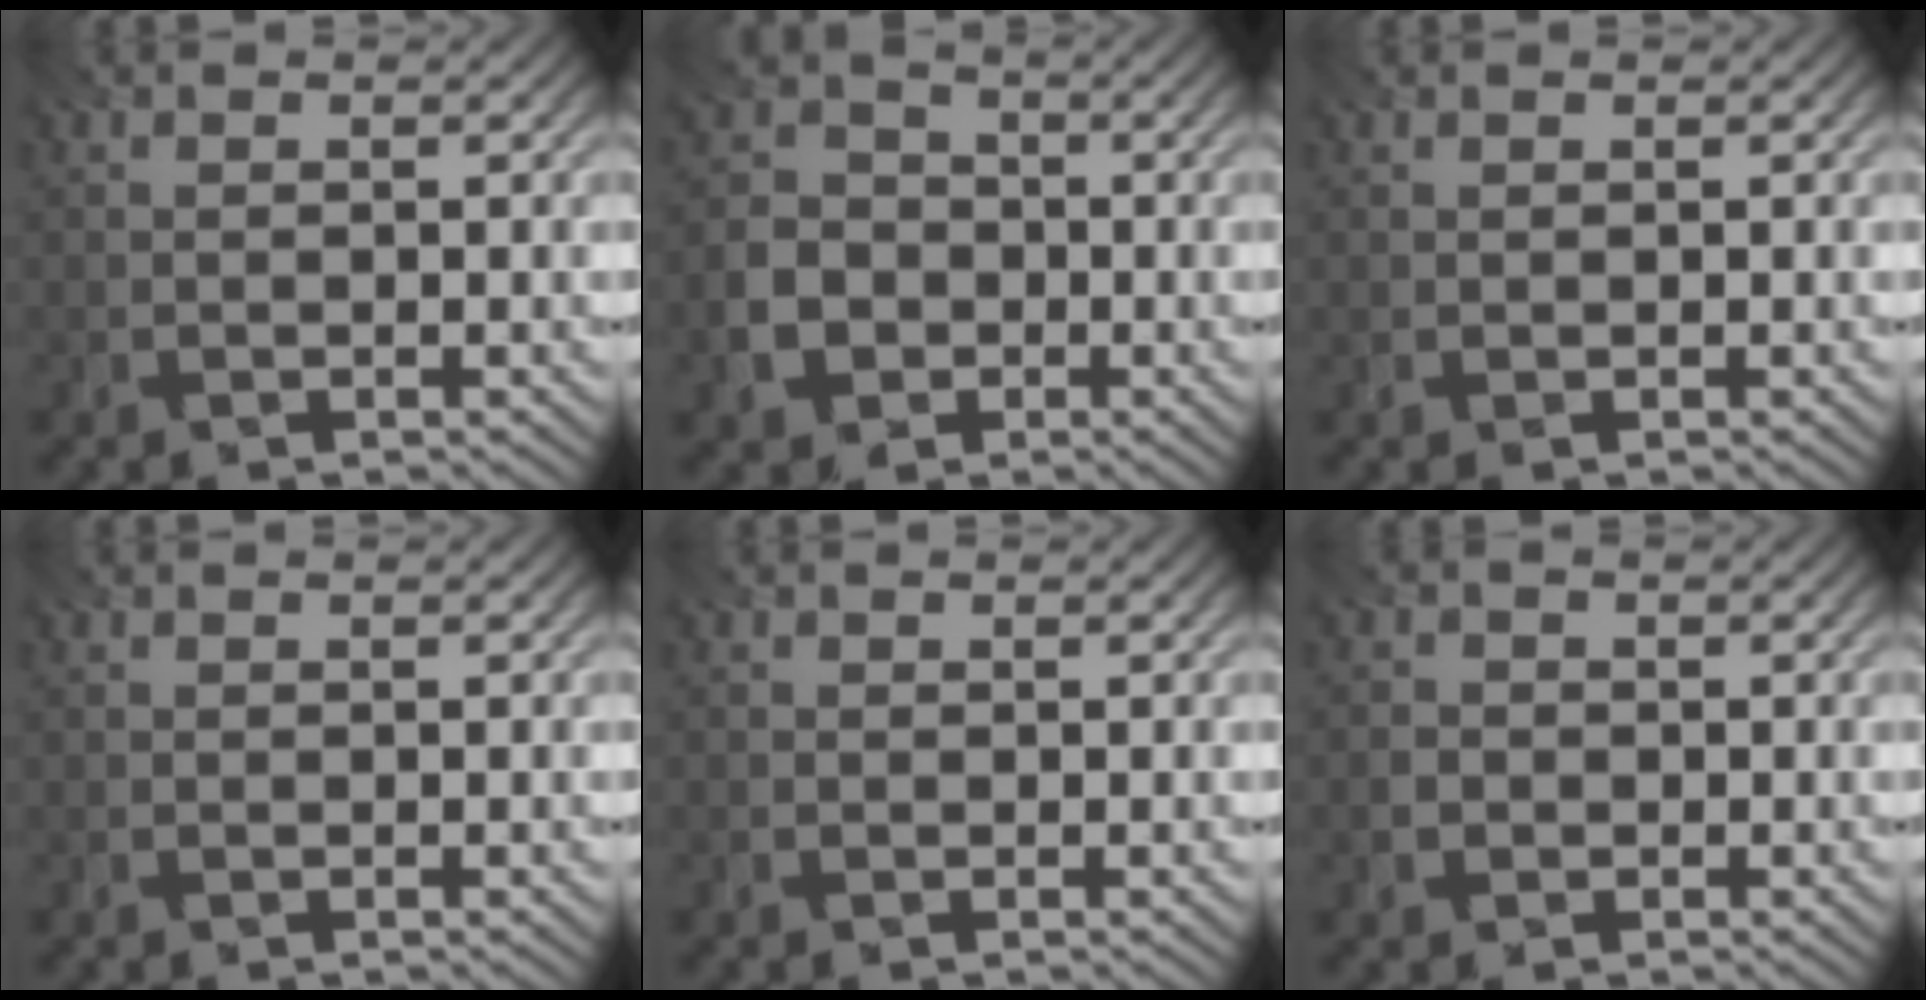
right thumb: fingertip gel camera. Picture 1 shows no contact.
{"total": 5.3, "force": [-2.7, 4.1, 2.0], "torque": [-0.043, -0.008, -0.066]}
{"total": 0.6, "force": [0.5, 0.1, 0.4], "torque": [-0.009, 0.000, 0.008]}
{"total": 0.0}
{"total": 0.0}
{"total": 1.8, "force": [-1.1, 1.4, 0.2], "torque": [-0.004, -0.006, -0.028]}